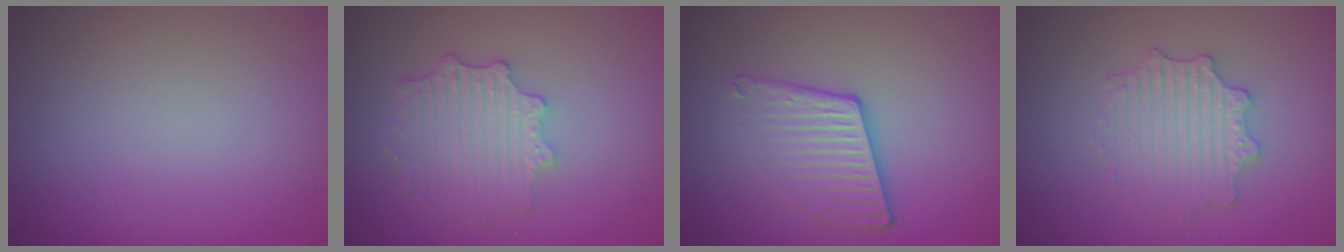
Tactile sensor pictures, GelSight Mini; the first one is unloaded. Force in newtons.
{"total": 4.0, "press": 3.3, "slide": 2.3}
{"total": 4.1, "press": 2.5, "slide": 3.2}
{"total": 3.0, "press": 2.9, "slide": 0.4}